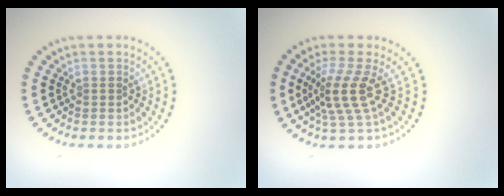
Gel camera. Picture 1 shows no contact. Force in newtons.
{"total": 3.5, "press": 2.5, "slide": 2.4}